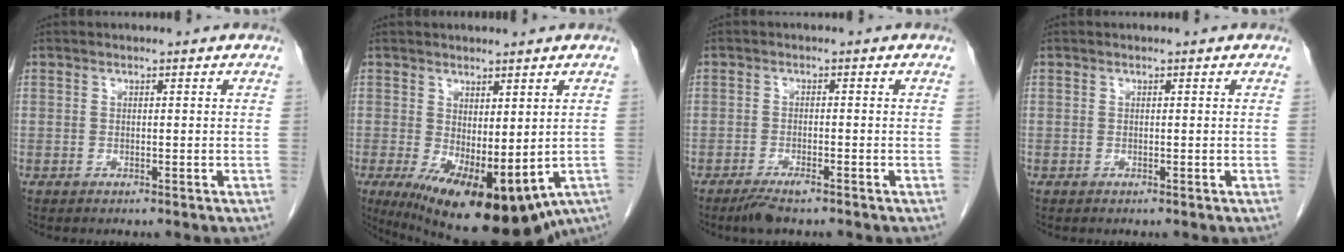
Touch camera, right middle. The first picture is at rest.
{"total": 20.0, "force": [-9.8, 7.9, 15.5], "torque": [-0.245, -0.048, -0.113]}
{"total": 3.2, "force": [-2.3, 0.6, 2.1], "torque": [-0.044, -0.005, -0.041]}
{"total": 0.0}